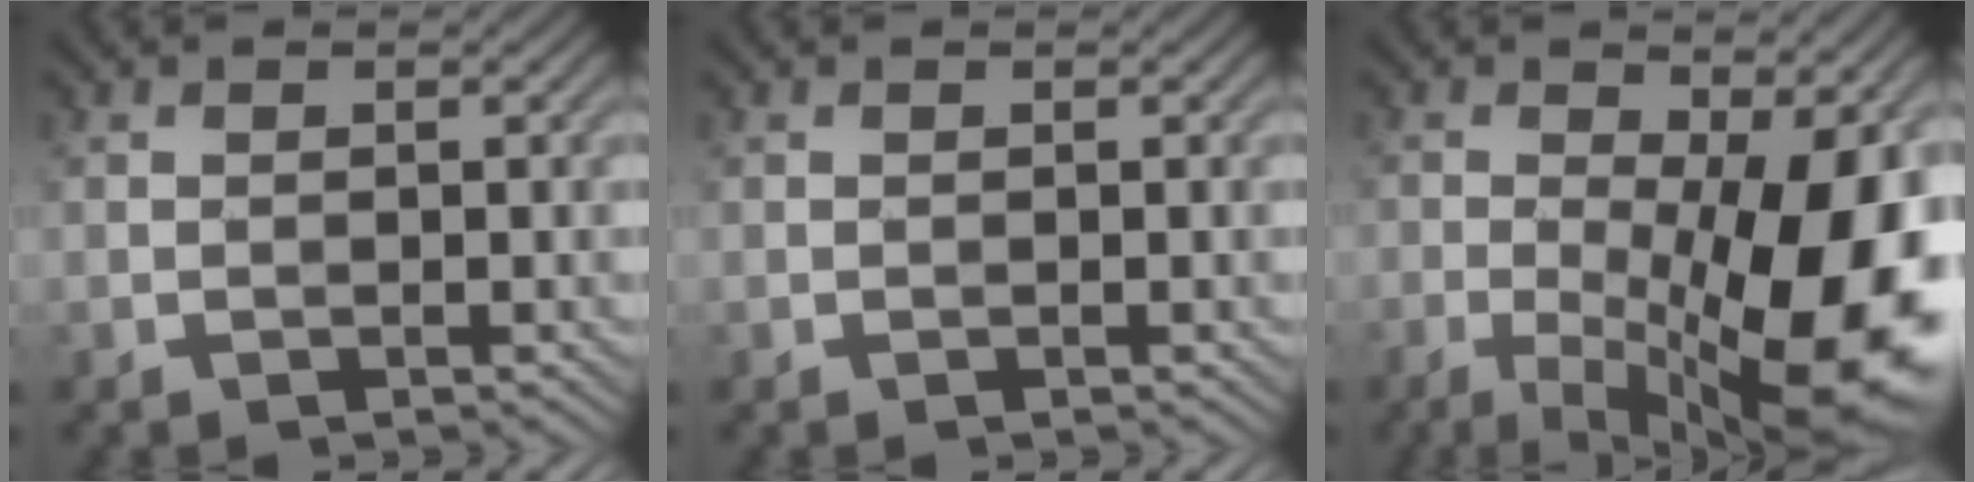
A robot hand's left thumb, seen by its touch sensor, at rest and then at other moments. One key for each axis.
{"total": 0.0}
{"total": 17.9, "fx": -4.4, "fy": 7.0, "fz": 15.9, "tx": -0.223, "ty": -0.017, "tz": -0.057}